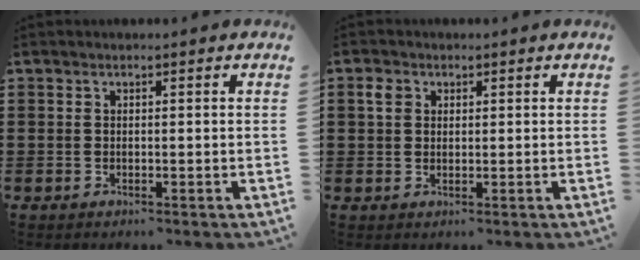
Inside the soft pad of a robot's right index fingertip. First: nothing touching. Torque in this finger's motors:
{"motor_torque": [0.54, 0.02, 0.02, 0.02]}